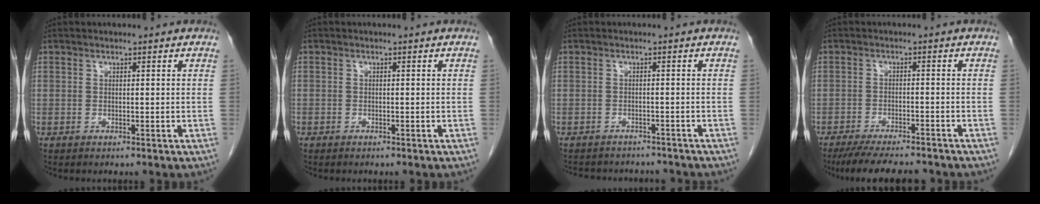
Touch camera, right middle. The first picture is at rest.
{"total": 0.5, "force": [-0.4, 0.4, 0.0], "torque": [-0.008, 0.003, -0.009]}
{"total": 8.6, "force": [-7.9, 2.7, 1.8], "torque": [-0.035, 0.008, -0.094]}
{"total": 11.0, "force": [-9.8, 1.8, 4.8], "torque": [-0.074, -0.014, -0.141]}